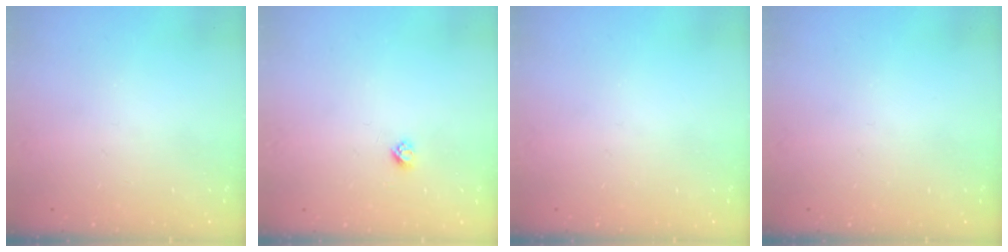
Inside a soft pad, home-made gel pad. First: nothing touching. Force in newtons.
{"total": 2.7, "press": 2.6, "slide": 0.3}
{"total": 0.0}
{"total": 0.0}